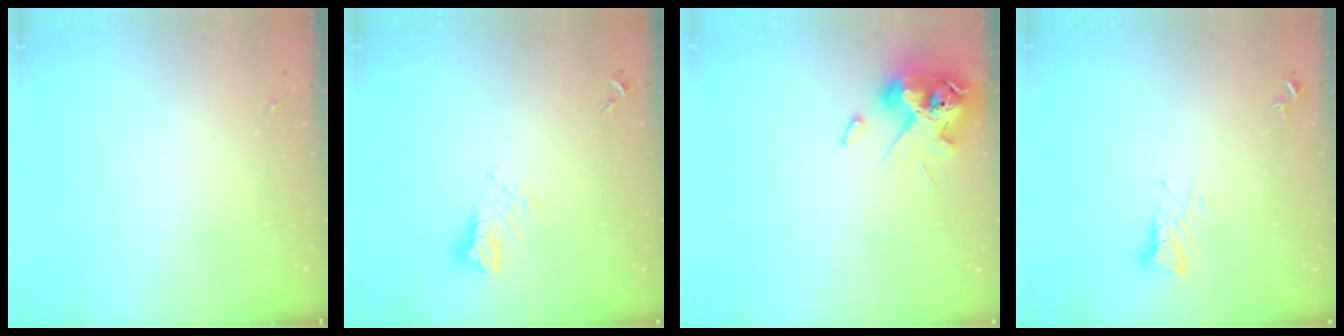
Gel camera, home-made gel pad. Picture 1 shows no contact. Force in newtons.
{"total": 6.6, "press": 6.6, "slide": 0.5}
{"total": 12.9, "press": 12.7, "slide": 2.2}
{"total": 3.9, "press": 3.9, "slide": 0.2}